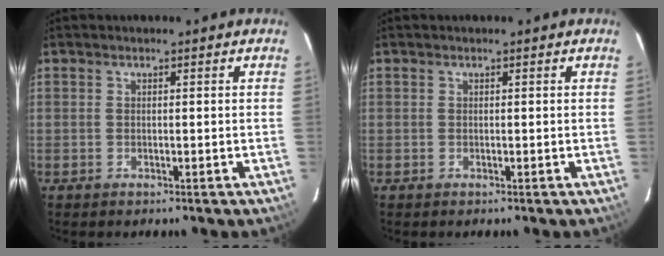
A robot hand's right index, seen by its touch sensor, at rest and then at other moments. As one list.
[{"total": 0.0}]